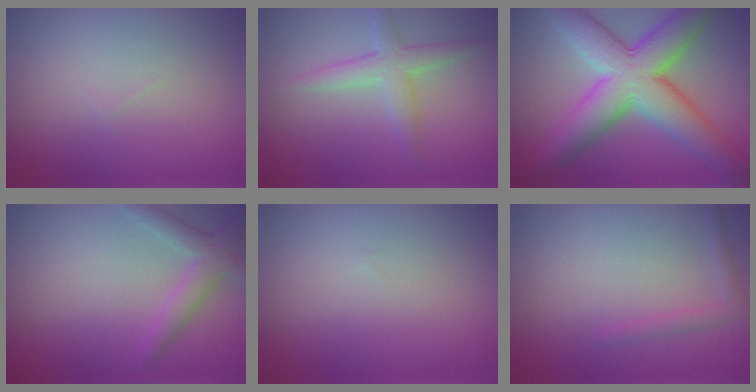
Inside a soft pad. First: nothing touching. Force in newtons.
{"total": 2.9, "press": 2.9, "slide": 0.1}
{"total": 10.5, "press": 10.5, "slide": 0.4}
{"total": 2.7, "press": 2.7, "slide": 0.3}
{"total": 0.0}
{"total": 1.2, "press": 1.2, "slide": 0.1}